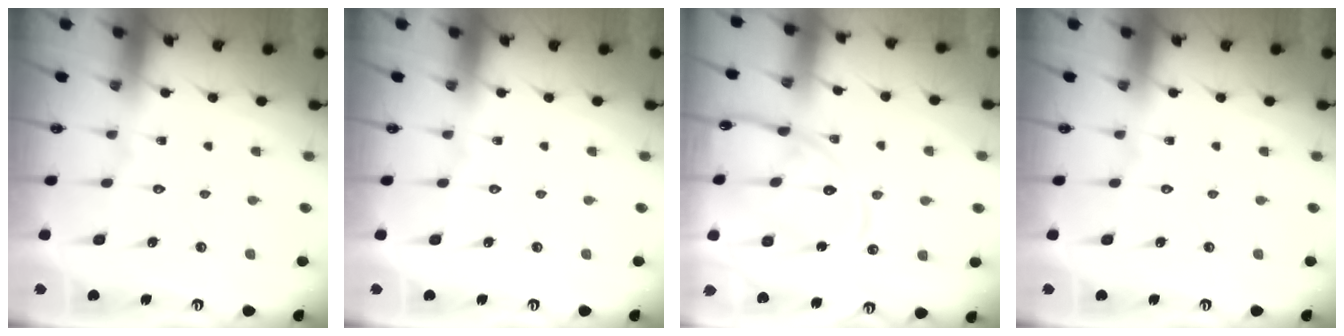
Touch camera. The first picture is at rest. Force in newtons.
{"total": 0.0}
{"total": 14.4, "press": 14.3, "slide": 1.4}
{"total": 0.0}